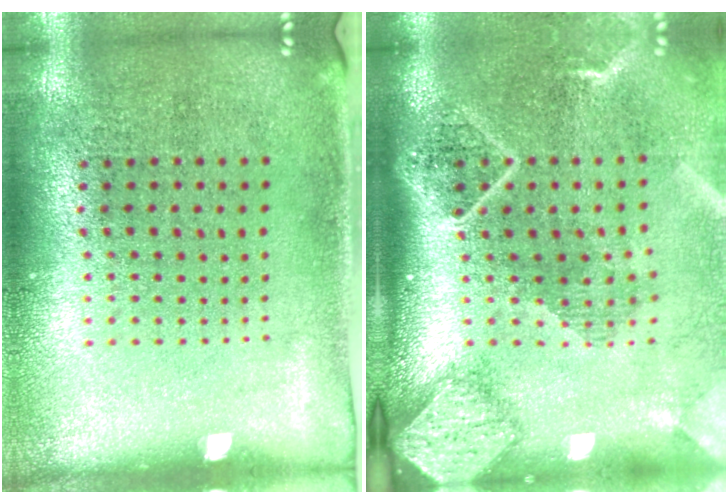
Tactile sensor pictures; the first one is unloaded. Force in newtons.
{"total": 2.6, "press": 1.9, "slide": 1.8}